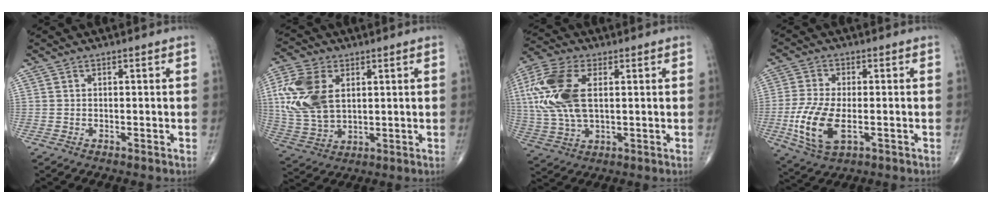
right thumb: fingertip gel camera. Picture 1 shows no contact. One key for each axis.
{"total": 14.2, "fx": 3.3, "fy": 9.0, "fz": 10.4, "tx": -0.224, "ty": -0.005, "tz": 0.070}
{"total": 16.1, "fx": 3.1, "fy": 8.6, "fz": 13.3, "tx": -0.309, "ty": 0.005, "tz": 0.058}
{"total": 11.0, "fx": -2.6, "fy": 5.3, "fz": 9.3, "tx": -0.203, "ty": -0.005, "tz": -0.045}